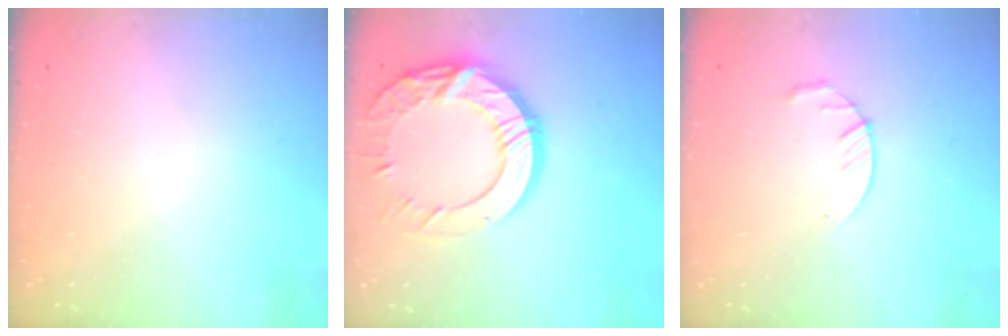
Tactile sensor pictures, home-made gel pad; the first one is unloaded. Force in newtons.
{"total": 17.0, "press": 17.0, "slide": 1.2}
{"total": 4.0, "press": 4.0, "slide": 0.6}